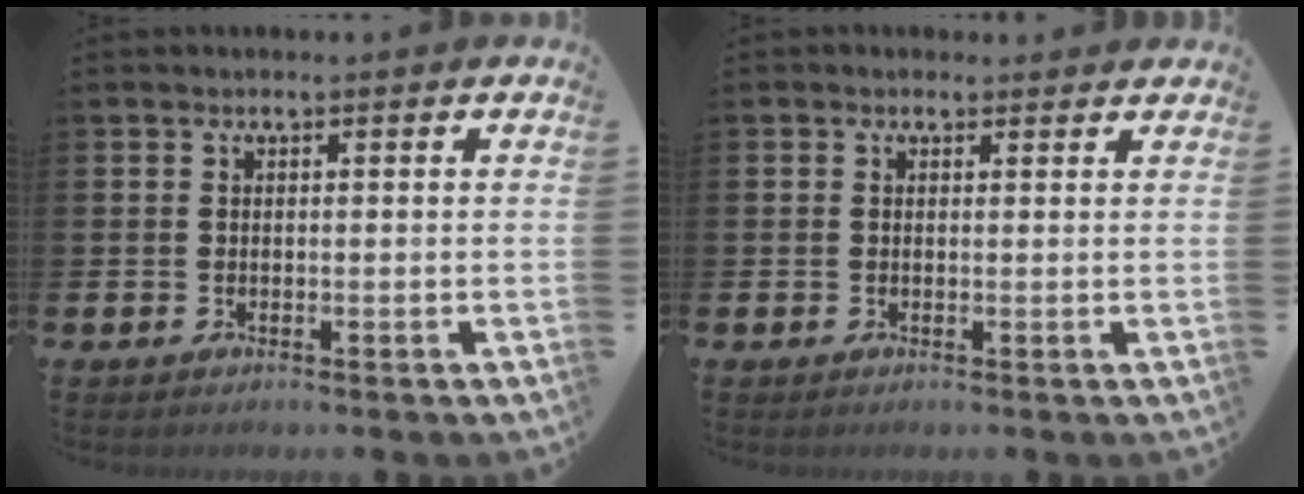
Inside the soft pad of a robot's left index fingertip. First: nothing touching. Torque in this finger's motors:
{"motor_torque": [0.04, -1.22, 0.61, 0.11]}